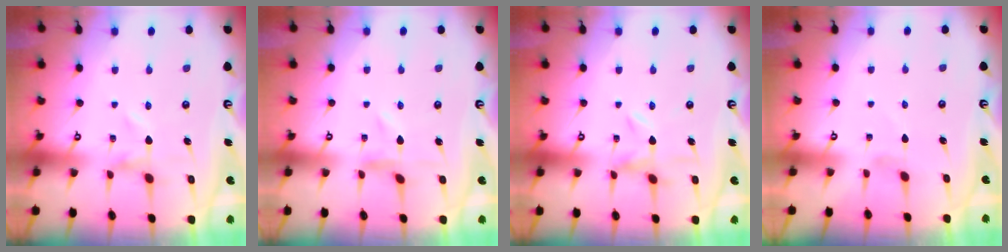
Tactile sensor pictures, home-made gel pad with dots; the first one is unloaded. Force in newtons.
{"total": 0.0}
{"total": 0.8, "press": 0.8, "slide": 0.3}
{"total": 0.9, "press": 0.9, "slide": 0.1}